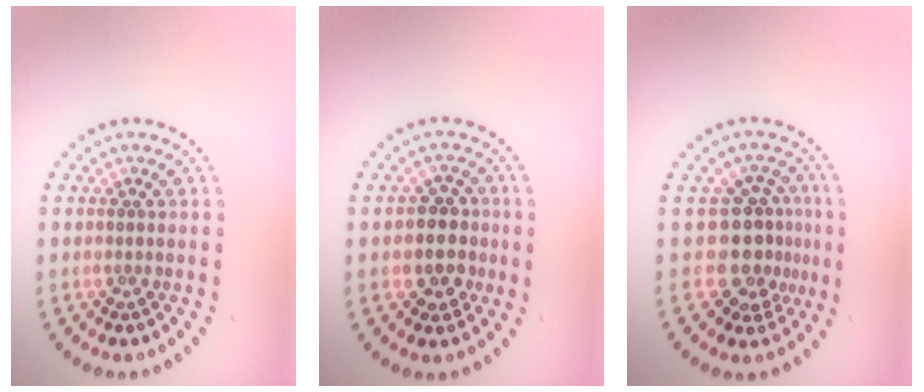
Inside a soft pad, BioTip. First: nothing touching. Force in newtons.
{"total": 3.0, "press": 2.8, "slide": 1.1}
{"total": 3.9, "press": 3.0, "slide": 2.5}